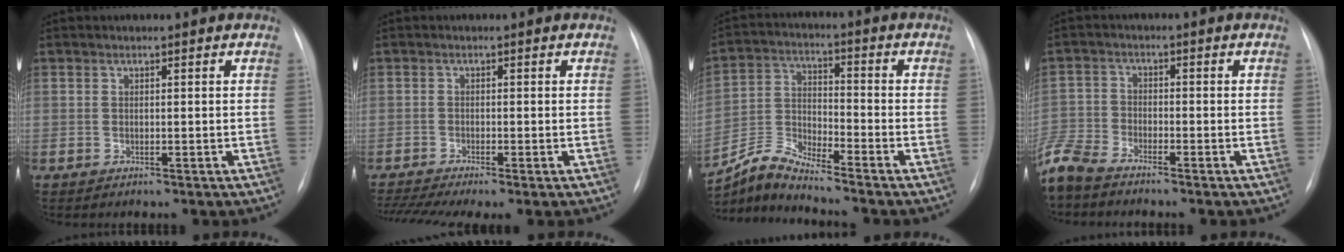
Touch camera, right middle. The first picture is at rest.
{"total": 6.8, "force": [-5.1, 0.3, 4.6], "torque": [-0.088, -0.011, -0.086]}
{"total": 7.4, "force": [-7.2, -1.3, 1.2], "torque": [-0.048, -0.003, -0.142]}
{"total": 8.1, "force": [-7.1, 2.1, 3.2], "torque": [-0.082, -0.015, -0.144]}